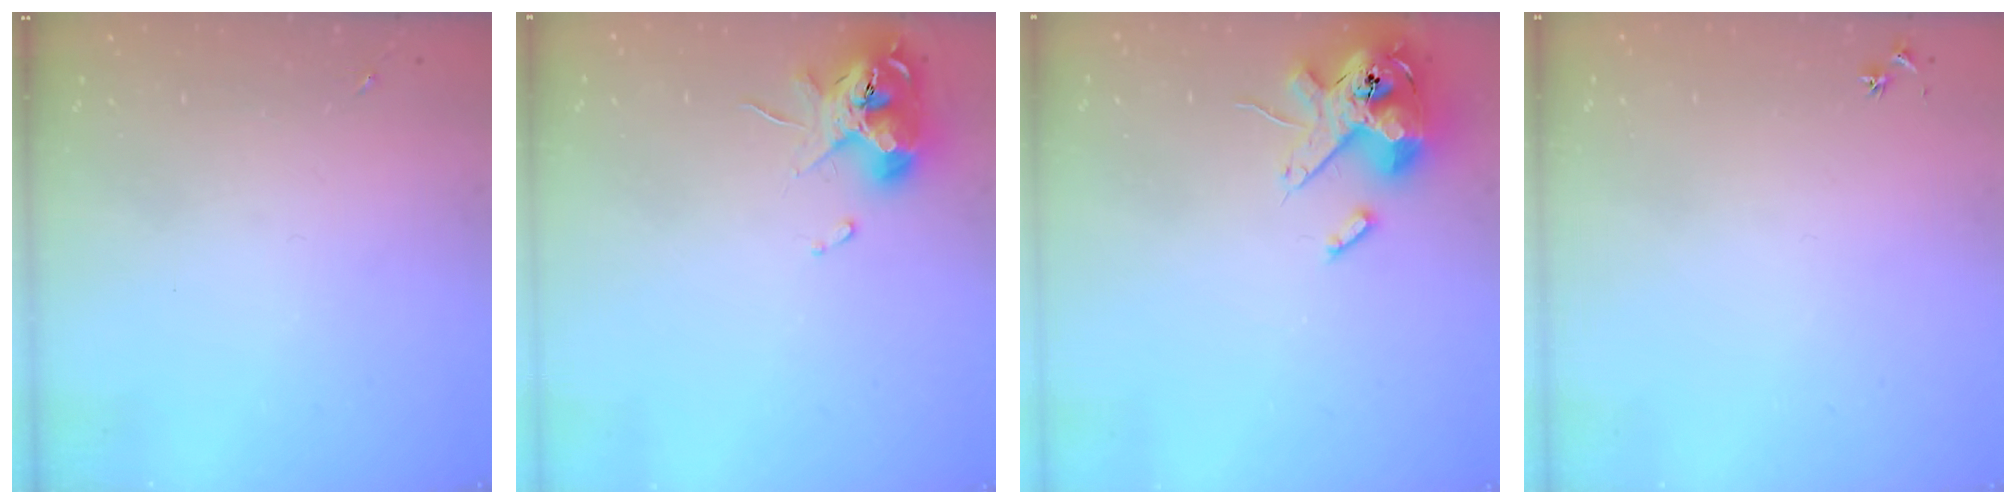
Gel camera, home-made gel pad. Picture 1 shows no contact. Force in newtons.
{"total": 11.4, "press": 11.3, "slide": 1.8}
{"total": 14.8, "press": 14.5, "slide": 2.9}
{"total": 2.5, "press": 2.5, "slide": 0.3}